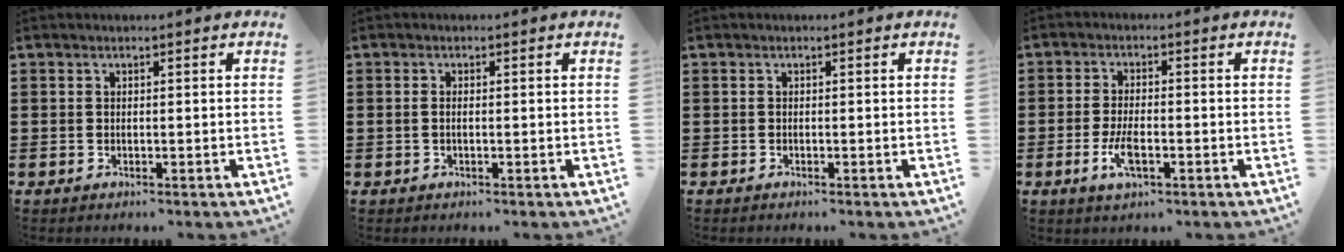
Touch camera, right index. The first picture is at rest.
{"total": 0.8, "force": [-0.1, 0.3, 0.8], "torque": [-0.016, 0.000, -0.002]}
{"total": 0.0}
{"total": 4.4, "force": [-1.5, 1.7, 3.8], "torque": [-0.085, -0.004, -0.033]}